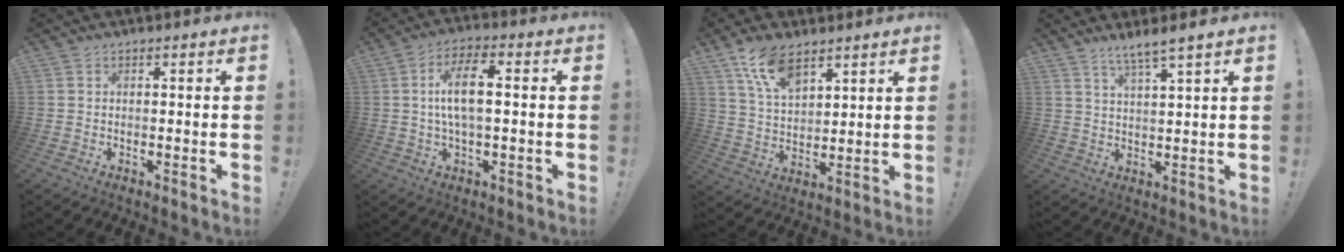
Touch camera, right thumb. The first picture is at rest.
{"total": 9.8, "force": [0.8, 3.6, 9.1], "torque": [-0.161, 0.003, 0.010]}
{"total": 11.5, "force": [7.9, 5.2, 6.5], "torque": [-0.117, -0.040, 0.148]}
{"total": 4.9, "force": [3.9, -0.5, 2.8], "torque": [-0.051, -0.025, 0.066]}